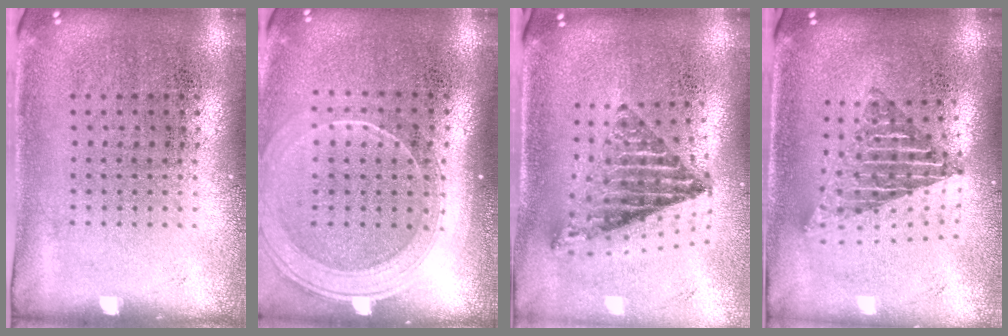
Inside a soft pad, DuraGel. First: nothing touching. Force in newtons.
{"total": 1.9, "press": 1.7, "slide": 0.9}
{"total": 1.3, "press": 1.1, "slide": 0.7}
{"total": 1.9, "press": 1.5, "slide": 1.2}